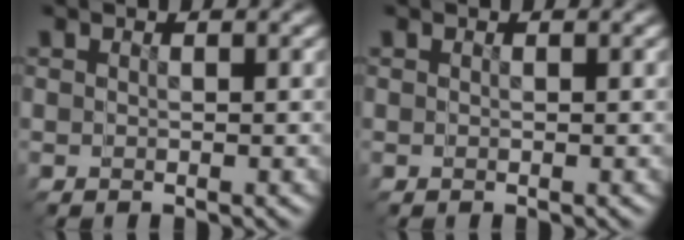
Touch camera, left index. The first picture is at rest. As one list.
[{"total": 0.0}]